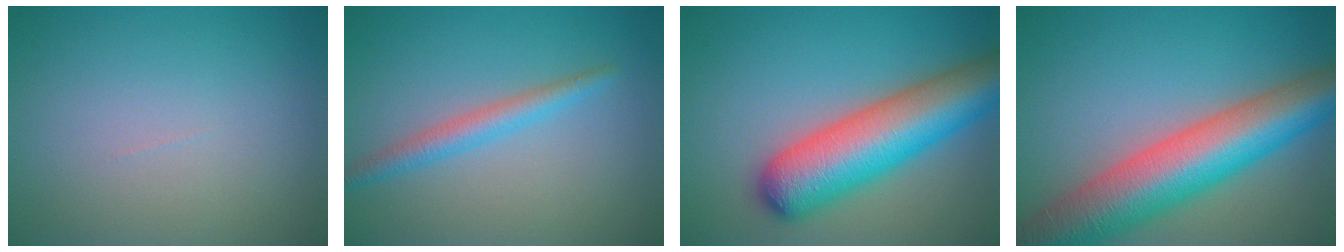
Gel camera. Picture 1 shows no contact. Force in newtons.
{"total": 2.4, "press": 2.4, "slide": 0.1}
{"total": 10.2, "press": 10.2, "slide": 0.3}
{"total": 11.8, "press": 11.8, "slide": 0.5}